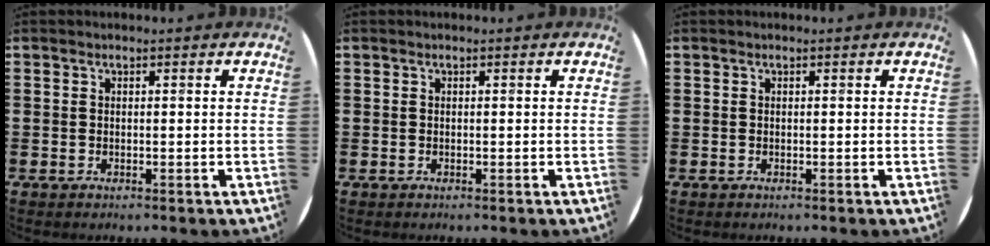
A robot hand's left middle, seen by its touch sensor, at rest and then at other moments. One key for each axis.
{"total": 0.0}
{"total": 0.0}